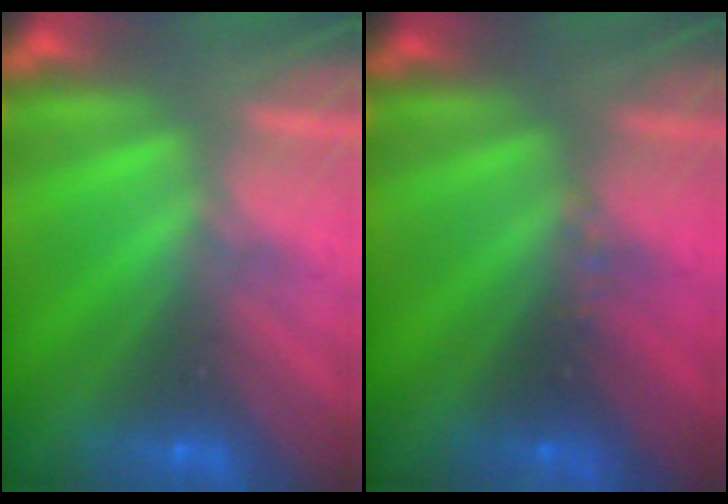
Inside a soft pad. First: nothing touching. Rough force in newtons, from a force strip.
{"total": 2.5}